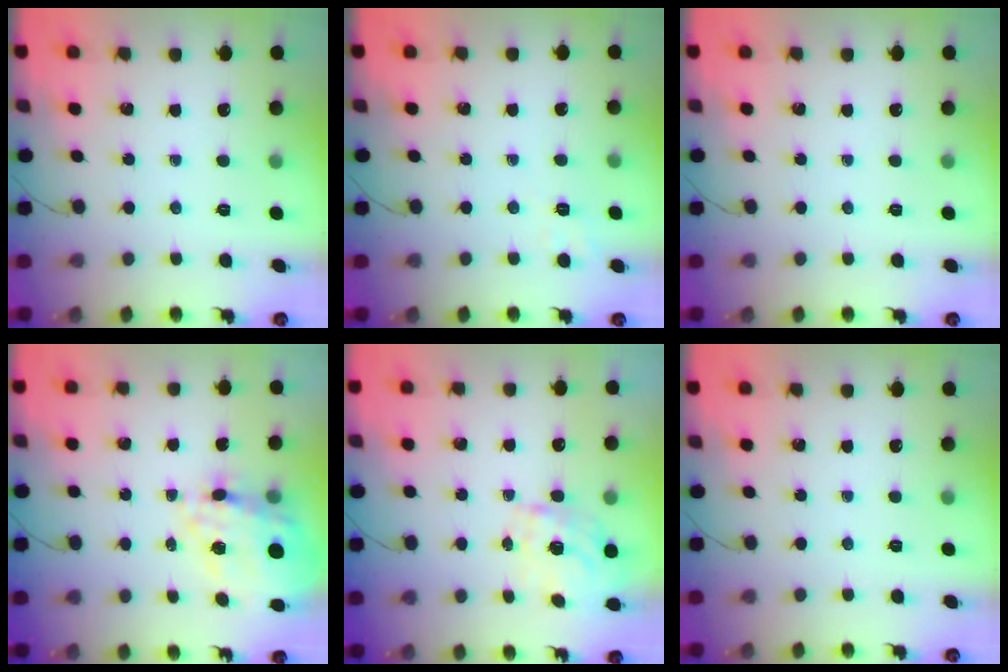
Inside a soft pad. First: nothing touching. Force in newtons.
{"total": 2.9, "press": 2.3, "slide": 1.9}
{"total": 0.0}
{"total": 18.7, "press": 18.3, "slide": 4.2}
{"total": 1.3, "press": 1.1, "slide": 0.6}
{"total": 0.0}